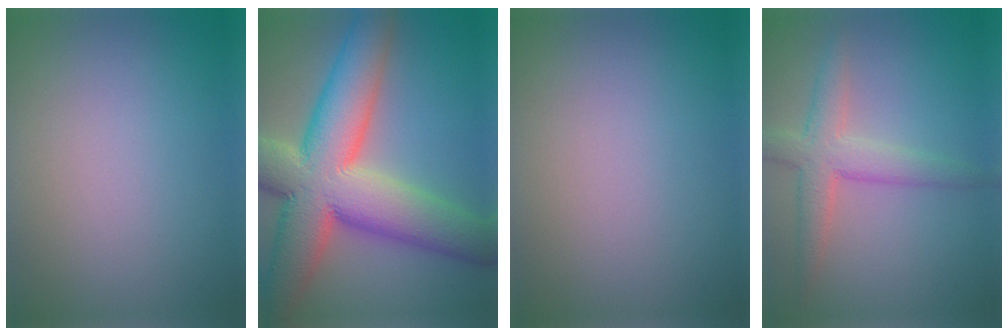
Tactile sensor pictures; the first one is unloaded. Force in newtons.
{"total": 14.4, "press": 14.4, "slide": 1.1}
{"total": 0.0}
{"total": 4.1, "press": 4.1, "slide": 0.4}